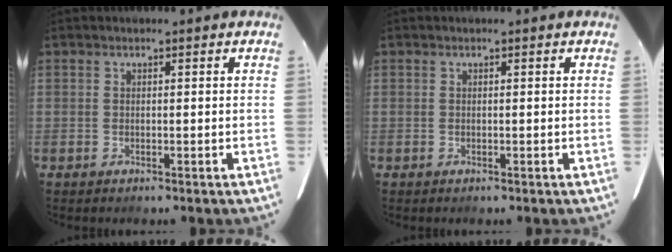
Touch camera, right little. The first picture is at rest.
{"total": 0.0}